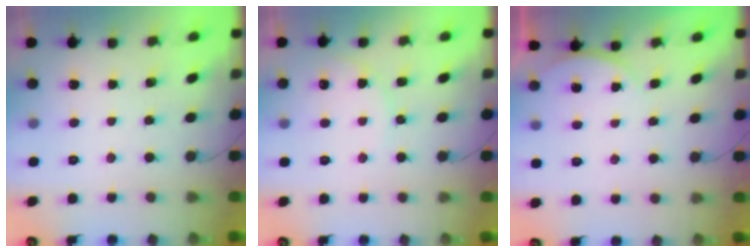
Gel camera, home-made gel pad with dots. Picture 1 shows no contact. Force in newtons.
{"total": 6.0, "press": 6.0, "slide": 0.4}
{"total": 2.7, "press": 2.3, "slide": 1.4}